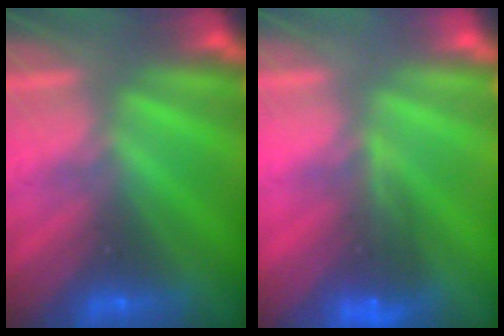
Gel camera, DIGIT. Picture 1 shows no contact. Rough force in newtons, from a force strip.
{"total": 4.8}